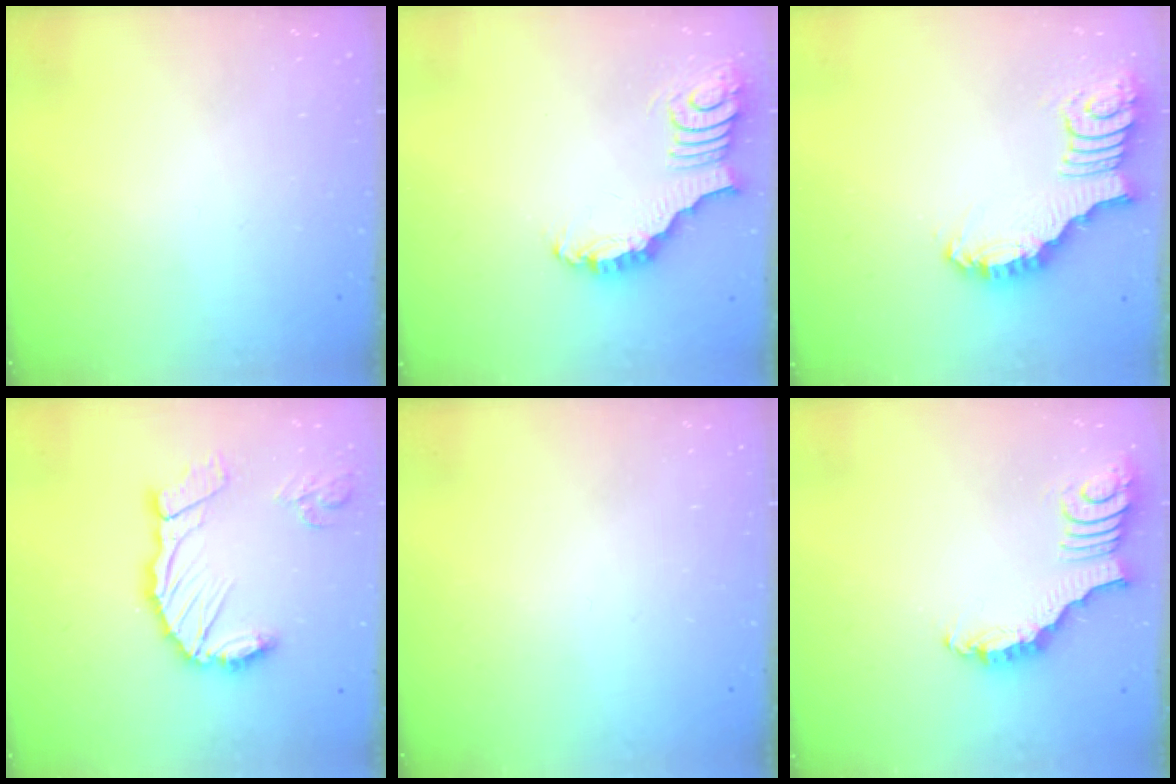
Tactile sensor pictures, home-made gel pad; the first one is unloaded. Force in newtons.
{"total": 3.3, "press": 3.3, "slide": 0.4}
{"total": 2.6, "press": 2.6, "slide": 0.4}
{"total": 14.7, "press": 14.6, "slide": 1.6}
{"total": 0.0}
{"total": 2.2, "press": 2.2, "slide": 0.3}